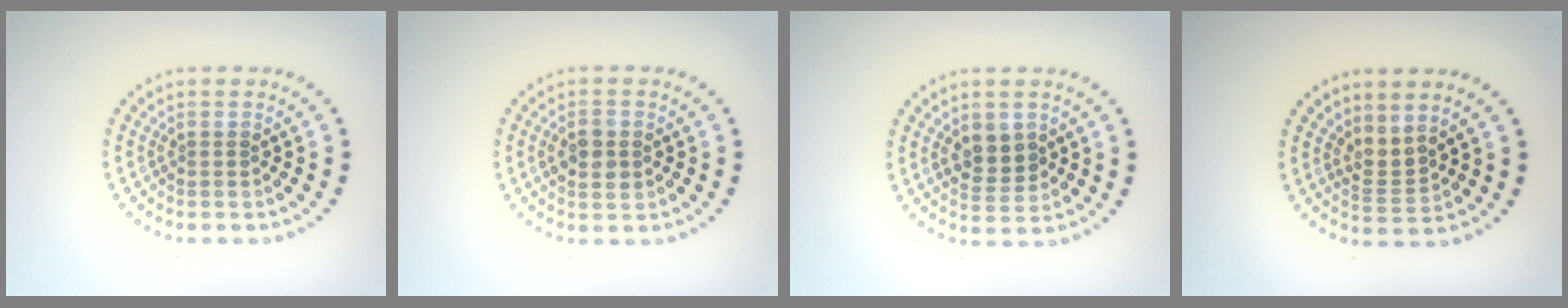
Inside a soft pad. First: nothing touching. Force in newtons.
{"total": 2.5, "press": 2.5, "slide": 0.1}
{"total": 2.8, "press": 2.8, "slide": 0.7}
{"total": 1.9, "press": 1.3, "slide": 1.4}